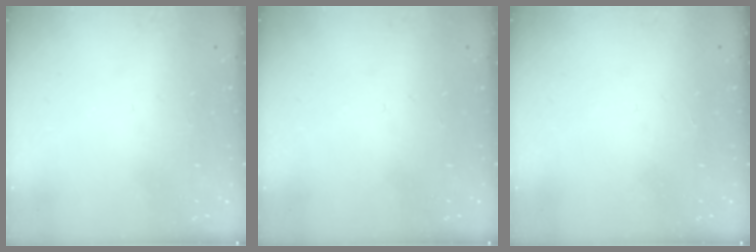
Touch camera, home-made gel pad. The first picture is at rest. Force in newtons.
{"total": 0.0}
{"total": 1.6, "press": 1.6, "slide": 0.1}